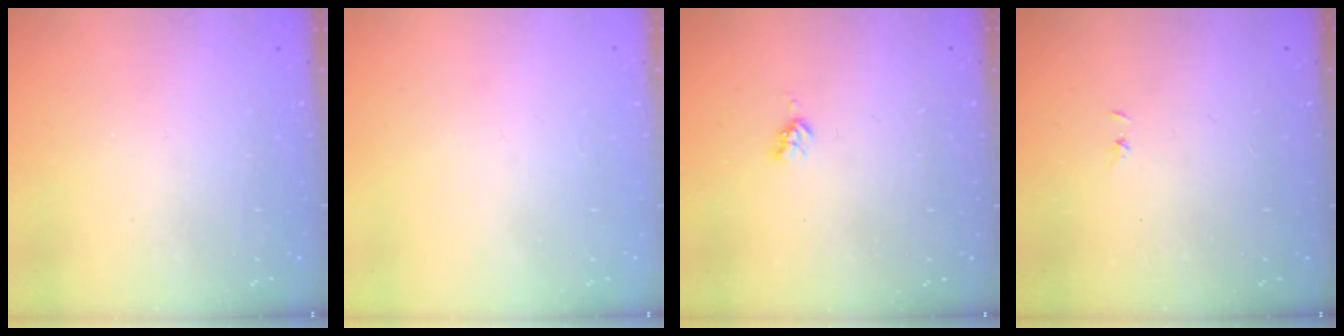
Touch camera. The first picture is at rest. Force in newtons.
{"total": 0.0}
{"total": 2.9, "press": 2.9, "slide": 0.5}
{"total": 0.7, "press": 0.7, "slide": 0.1}